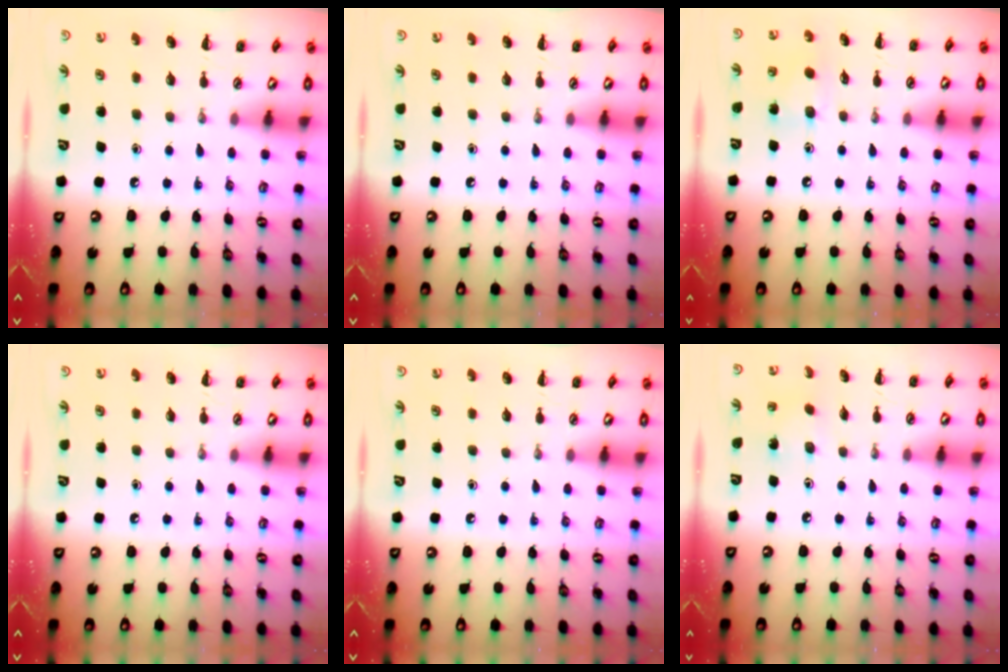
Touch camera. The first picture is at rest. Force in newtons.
{"total": 0.0}
{"total": 6.0, "press": 6.0, "slide": 0.7}
{"total": 0.0}
{"total": 0.0}
{"total": 1.5, "press": 1.5, "slide": 0.5}